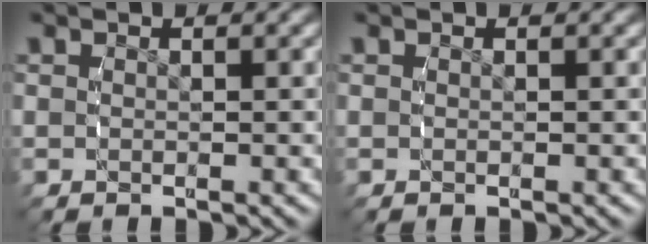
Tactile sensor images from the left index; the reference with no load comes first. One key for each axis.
{"total": 0.0}